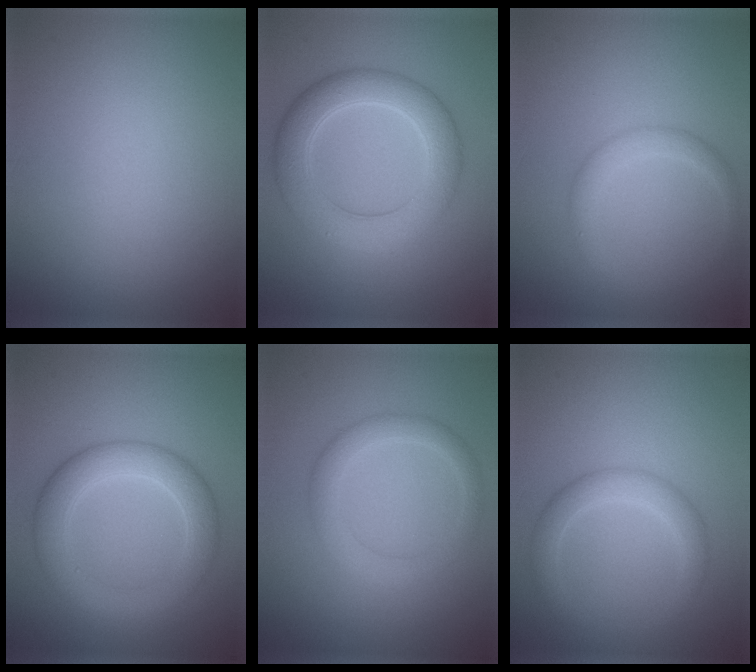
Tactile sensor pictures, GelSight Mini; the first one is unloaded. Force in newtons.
{"total": 5.9, "press": 5.9, "slide": 0.4}
{"total": 2.1, "press": 2.1, "slide": 0.1}
{"total": 5.2, "press": 5.2, "slide": 0.2}
{"total": 2.8, "press": 2.8, "slide": 0.2}
{"total": 2.8, "press": 2.8, "slide": 0.0}